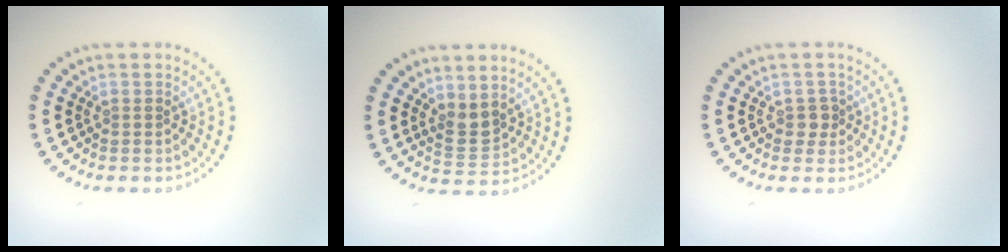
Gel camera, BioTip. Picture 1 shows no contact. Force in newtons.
{"total": 1.9, "press": 1.6, "slide": 1.1}
{"total": 1.4, "press": 1.1, "slide": 0.8}